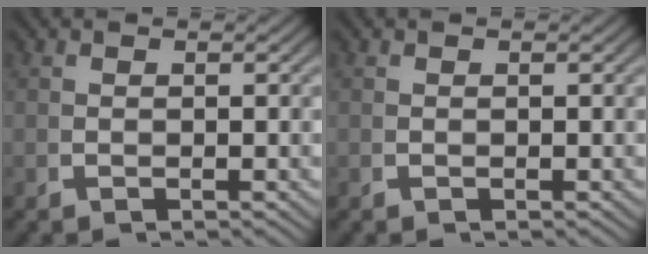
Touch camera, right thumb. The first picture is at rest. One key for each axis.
{"total": 0.0}